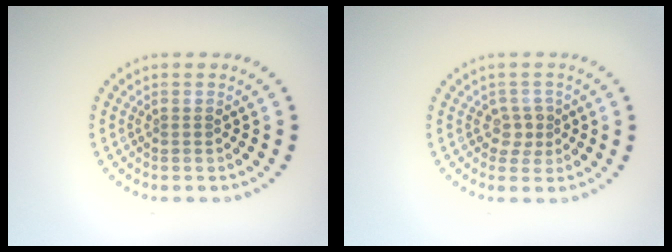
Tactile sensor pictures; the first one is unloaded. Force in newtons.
{"total": 1.7, "press": 1.5, "slide": 0.9}